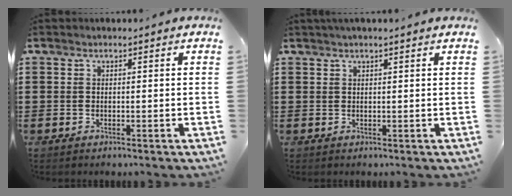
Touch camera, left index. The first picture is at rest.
{"total": 1.1, "force": [0.9, -0.1, 0.7], "torque": [-0.013, -0.001, 0.017]}